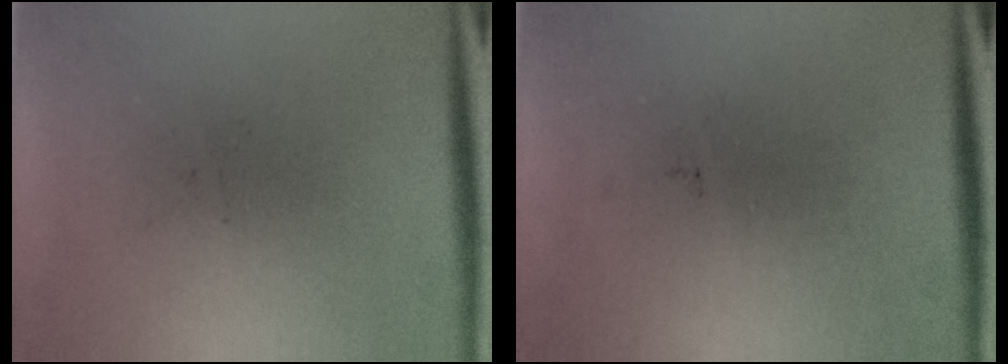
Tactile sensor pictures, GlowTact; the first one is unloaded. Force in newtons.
{"total": 0.0}